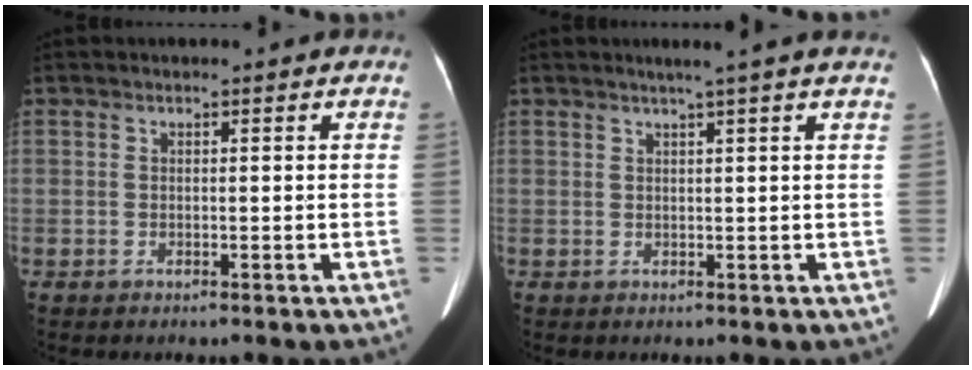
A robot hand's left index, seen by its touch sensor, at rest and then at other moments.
{"total": 3.7, "force": [2.8, -1.1, 2.1], "torque": [-0.028, 0.008, 0.038]}